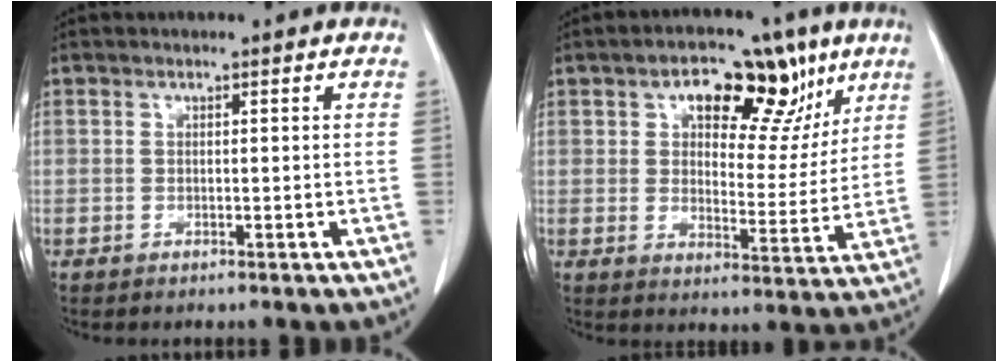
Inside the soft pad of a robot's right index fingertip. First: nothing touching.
{"total": 13.1, "force": [7.1, 6.9, 8.6], "torque": [-0.104, 0.018, 0.106]}